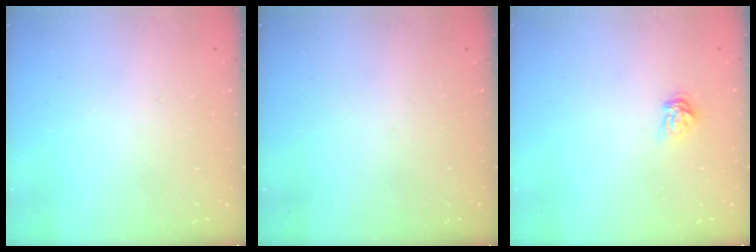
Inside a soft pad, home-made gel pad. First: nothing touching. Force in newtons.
{"total": 0.0}
{"total": 5.5, "press": 5.5, "slide": 0.6}